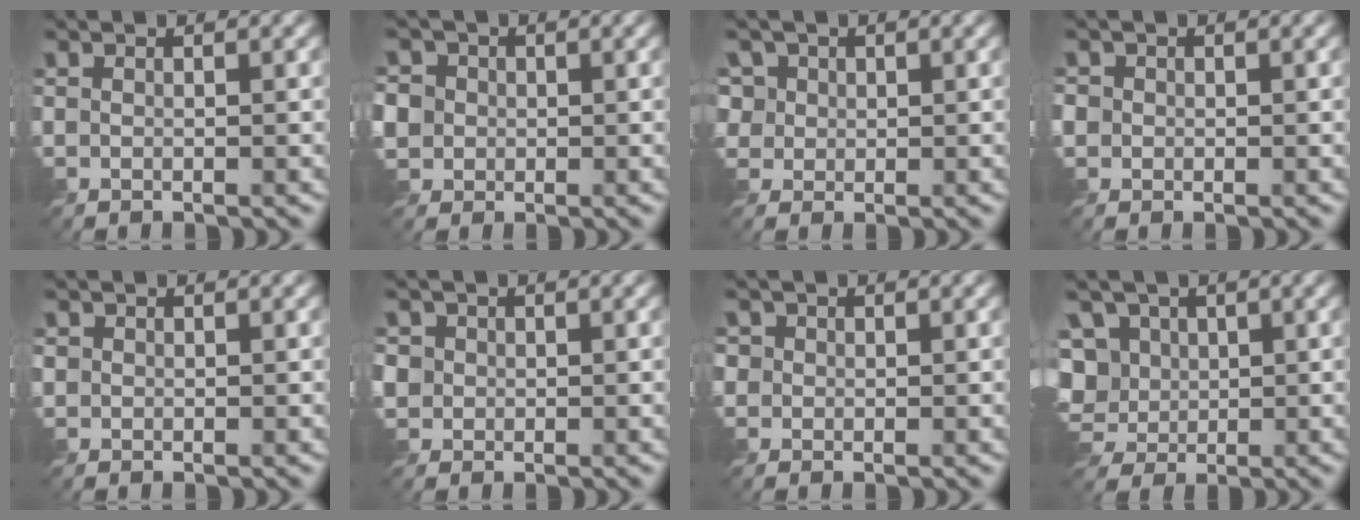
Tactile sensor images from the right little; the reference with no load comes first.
{"total": 6.5, "force": [1.1, 5.8, 2.7], "torque": [-0.075, 0.024, 0.004]}
{"total": 6.5, "force": [2.9, 5.1, 2.9], "torque": [-0.088, 0.015, 0.040]}
{"total": 1.4, "force": [-0.1, 1.4, 0.2], "torque": [-0.005, -0.003, -0.005]}
{"total": 0.7, "force": [0.1, 0.7, 0.0], "torque": [0.001, -0.002, 0.001]}
{"total": 2.7, "force": [0.5, 2.6, 0.8], "torque": [-0.038, 0.006, 0.017]}
{"total": 2.1, "force": [0.7, 1.9, 0.6], "torque": [-0.026, -0.003, 0.019]}
{"total": 9.6, "force": [1.0, 8.3, 4.7], "torque": [-0.116, 0.028, -0.011]}